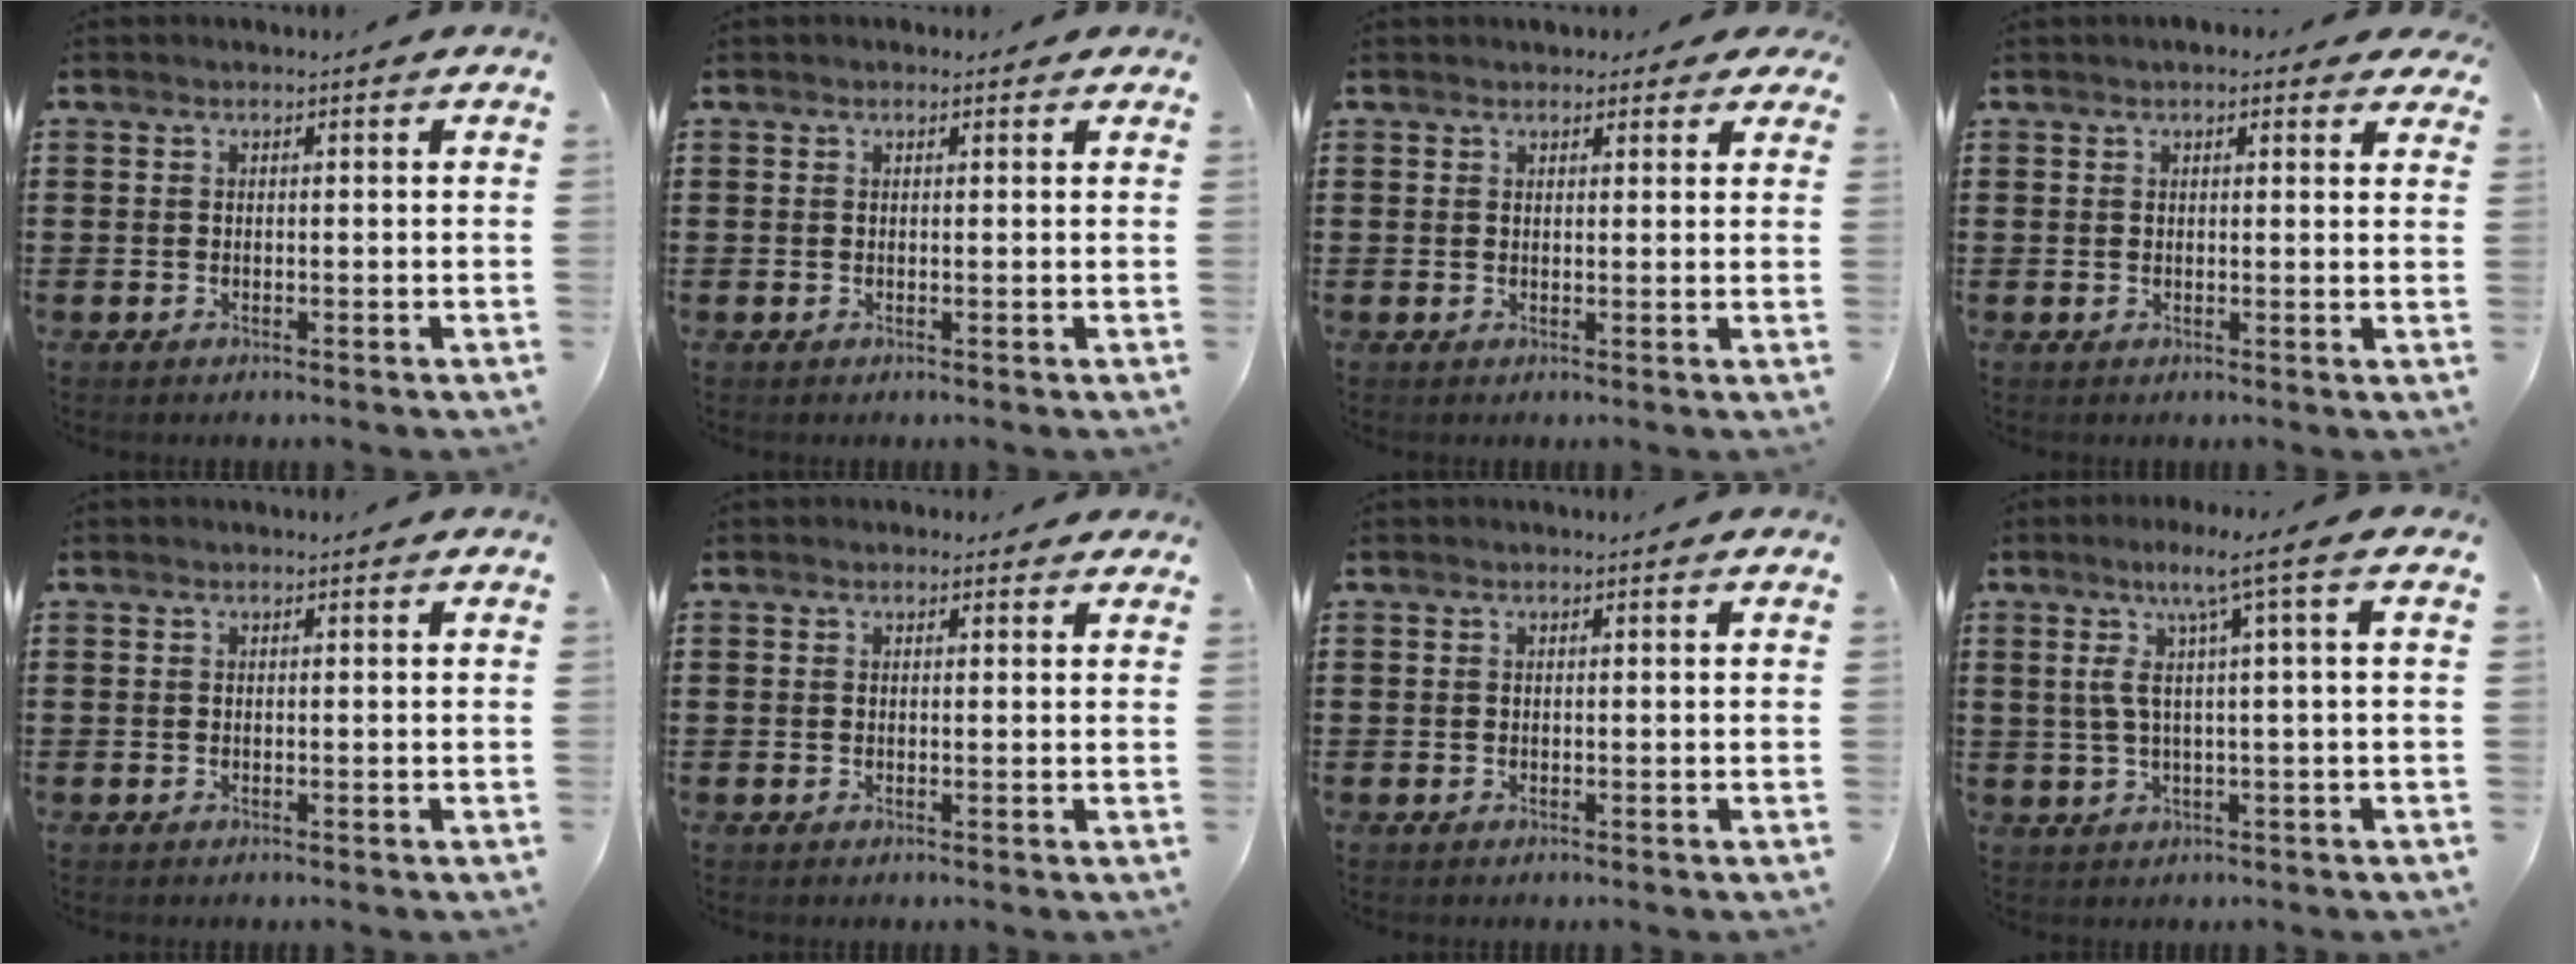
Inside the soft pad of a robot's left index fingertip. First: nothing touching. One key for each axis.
{"total": 0.6, "fx": 0.3, "fy": 0.4, "fz": 0.2, "tx": -0.005, "ty": 0.004, "tz": 0.007}
{"total": 2.1, "fx": 1.9, "fy": 0.9, "fz": 0.4, "tx": -0.006, "ty": 0.002, "tz": 0.033}
{"total": 1.9, "fx": 1.6, "fy": 0.6, "fz": 0.9, "tx": -0.021, "ty": 0.007, "tz": 0.029}
{"total": 0.0}
{"total": 0.9, "fx": 0.6, "fy": 0.6, "fz": 0.3, "tx": -0.008, "ty": 0.007, "tz": 0.010}
{"total": 0.0}
{"total": 7.3, "fx": 2.2, "fy": -0.5, "fz": 6.9, "tx": -0.138, "ty": 0.004, "tz": 0.030}